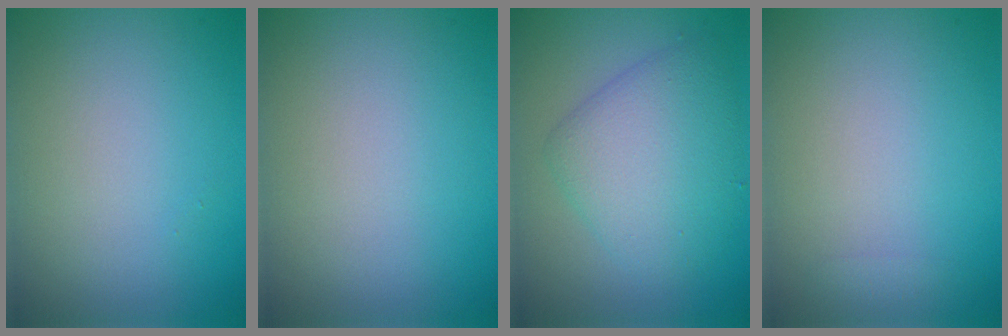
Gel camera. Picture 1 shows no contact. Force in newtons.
{"total": 0.0}
{"total": 5.4, "press": 5.4, "slide": 0.1}
{"total": 0.7, "press": 0.7, "slide": 0.1}